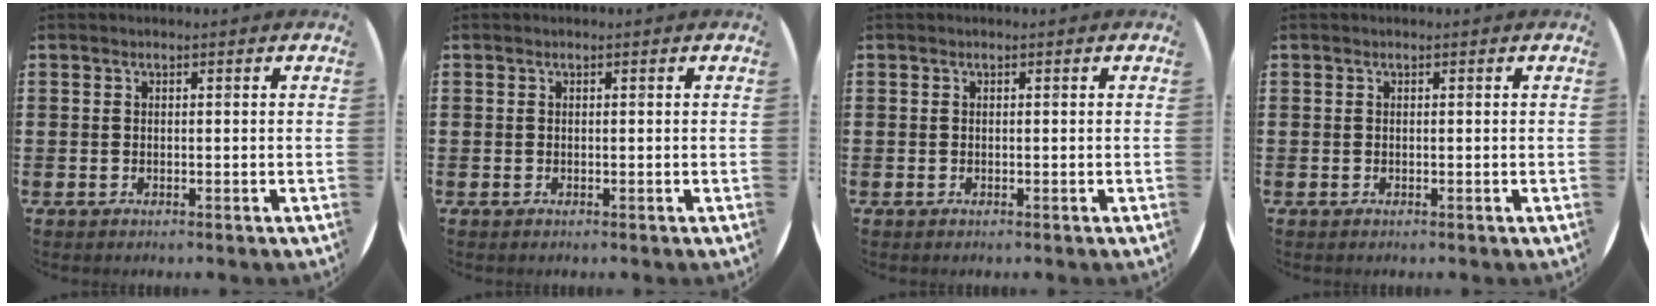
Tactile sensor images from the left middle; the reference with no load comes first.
{"total": 0.0}
{"total": 0.0}
{"total": 0.0}